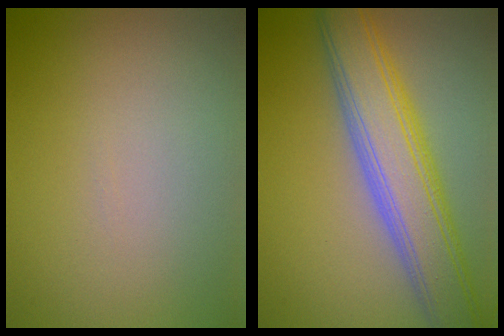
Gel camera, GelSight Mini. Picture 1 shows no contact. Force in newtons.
{"total": 7.8, "press": 7.7, "slide": 0.4}